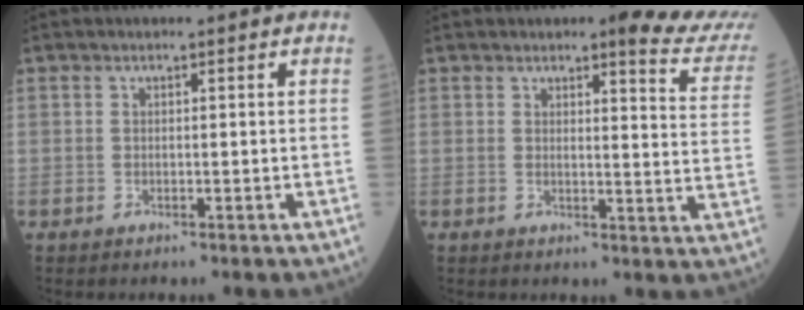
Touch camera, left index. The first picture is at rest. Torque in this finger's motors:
{"motor_torque": [1.07, -1.06, 0.11, 0.05]}